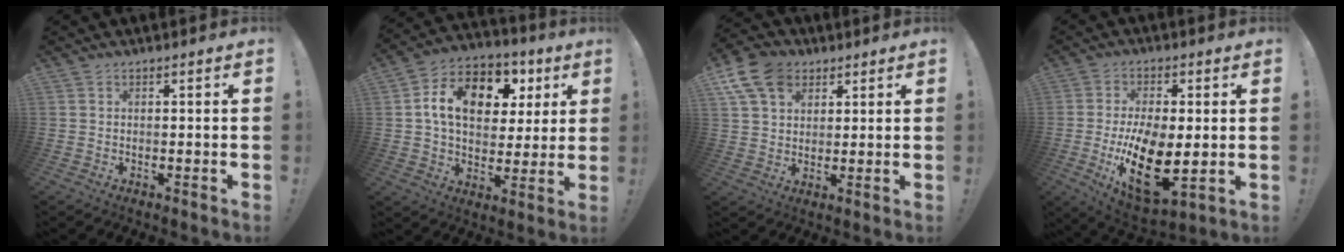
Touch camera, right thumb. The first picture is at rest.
{"total": 15.9, "force": [5.0, 10.9, 10.5], "torque": [-0.160, -0.013, 0.090]}
{"total": 12.8, "force": [6.4, 8.9, 6.6], "torque": [-0.118, -0.022, 0.126]}
{"total": 18.6, "force": [-2.8, 9.9, 15.5], "torque": [-0.271, -0.008, -0.033]}